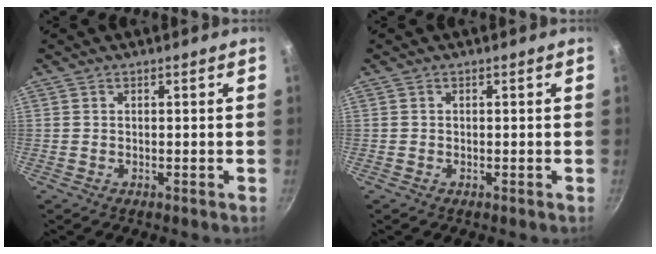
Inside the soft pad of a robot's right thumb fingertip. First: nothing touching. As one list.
[{"total": 0.0}]